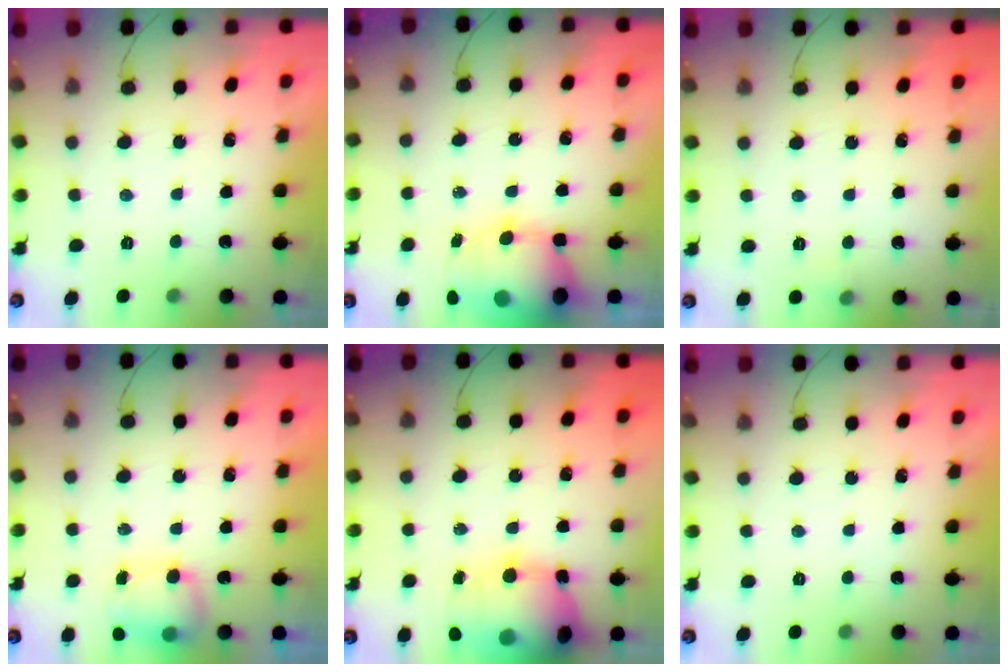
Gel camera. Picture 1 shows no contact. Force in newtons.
{"total": 11.5, "press": 11.1, "slide": 3.1}
{"total": 3.5, "press": 3.4, "slide": 1.0}
{"total": 7.2, "press": 7.1, "slide": 0.8}
{"total": 20.8, "press": 20.4, "slide": 4.1}
{"total": 0.0}